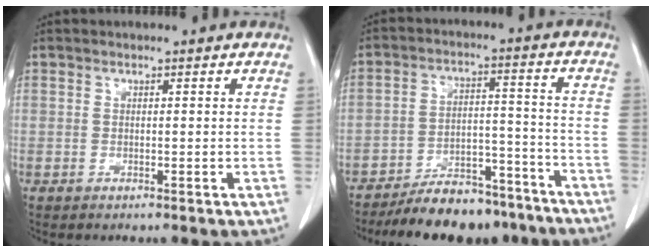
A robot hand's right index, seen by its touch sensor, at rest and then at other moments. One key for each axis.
{"total": 14.0, "fx": -12.2, "fy": 5.1, "fz": 4.7, "tx": -0.050, "ty": 0.036, "tz": -0.180}